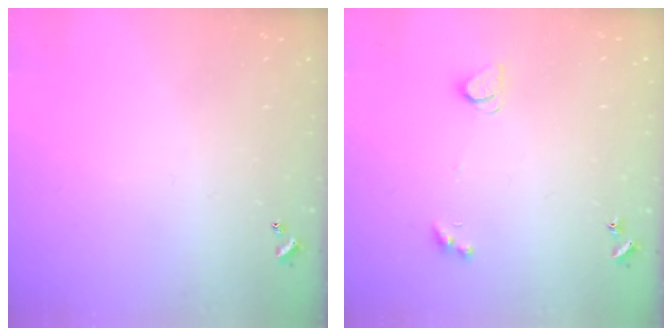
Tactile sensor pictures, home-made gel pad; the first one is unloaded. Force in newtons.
{"total": 2.6, "press": 2.6, "slide": 0.5}